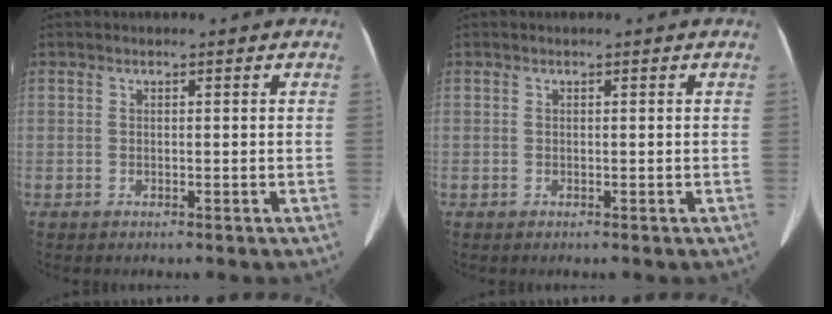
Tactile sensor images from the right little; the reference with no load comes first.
{"total": 0.0}